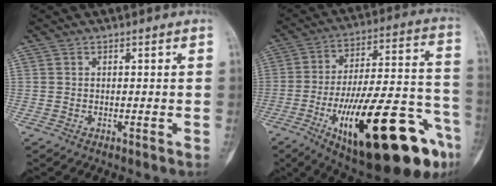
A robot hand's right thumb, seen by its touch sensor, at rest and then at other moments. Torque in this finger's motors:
{"motor_torque": [1.00, 1.44, 2.11, -0.66, 0.24]}